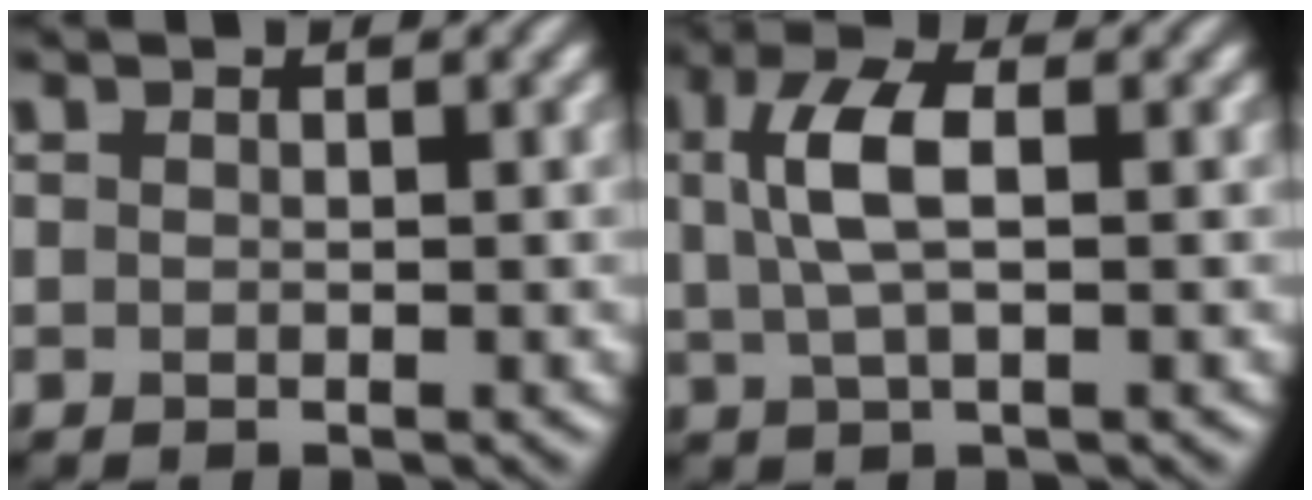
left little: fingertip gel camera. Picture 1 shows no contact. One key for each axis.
{"total": 4.4, "fx": 0.8, "fy": 1.7, "fz": 4.0, "tx": -0.085, "ty": 0.009, "tz": 0.013}